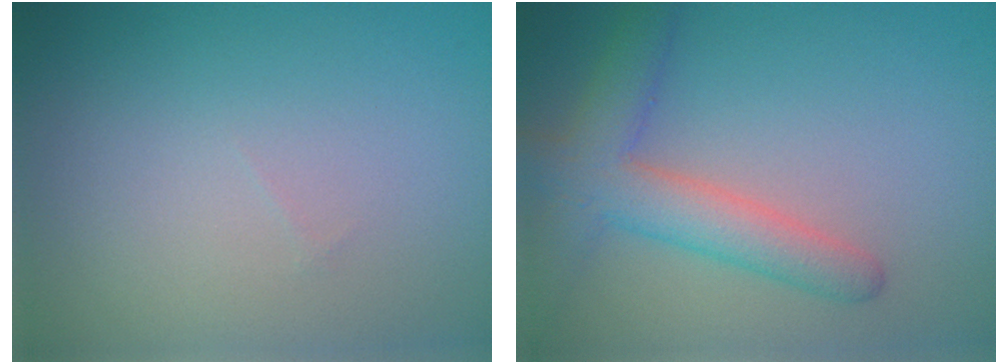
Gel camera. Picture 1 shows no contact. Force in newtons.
{"total": 4.7, "press": 4.7, "slide": 0.2}